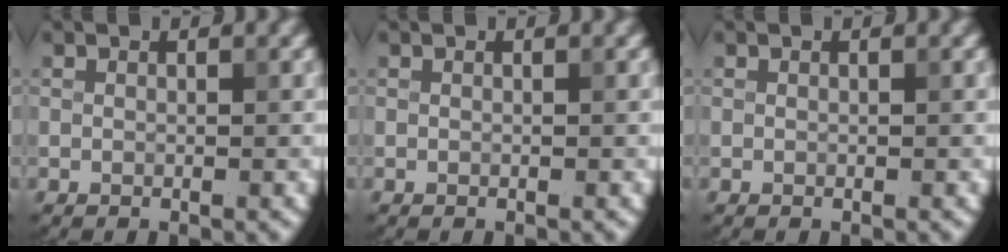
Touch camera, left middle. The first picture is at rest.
{"total": 0.0}
{"total": 0.0}